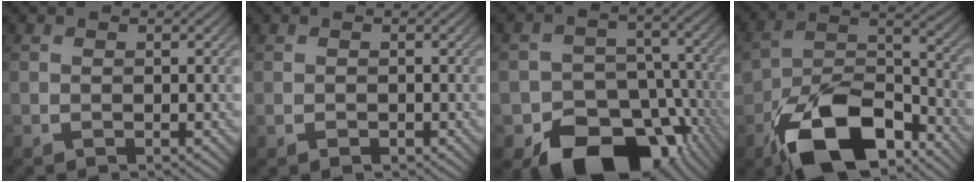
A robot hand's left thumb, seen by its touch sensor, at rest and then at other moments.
{"total": 0.8, "force": [-0.3, 0.6, 0.5], "torque": [-0.013, -0.004, -0.002]}
{"total": 14.5, "force": [-8.5, 9.7, 6.7], "torque": [-0.095, -0.037, -0.126]}
{"total": 14.9, "force": [-9.1, 7.6, 9.0], "torque": [-0.176, -0.021, -0.167]}